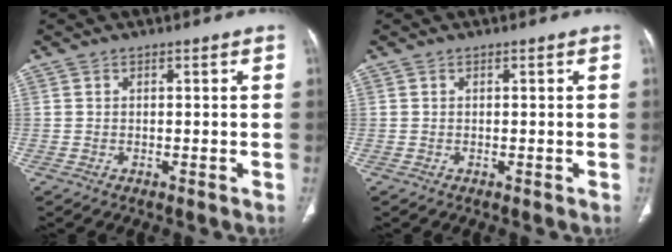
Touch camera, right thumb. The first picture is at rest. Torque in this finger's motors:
{"motor_torque": [0.00, 0.00, -0.05, 0.05, 0.00]}